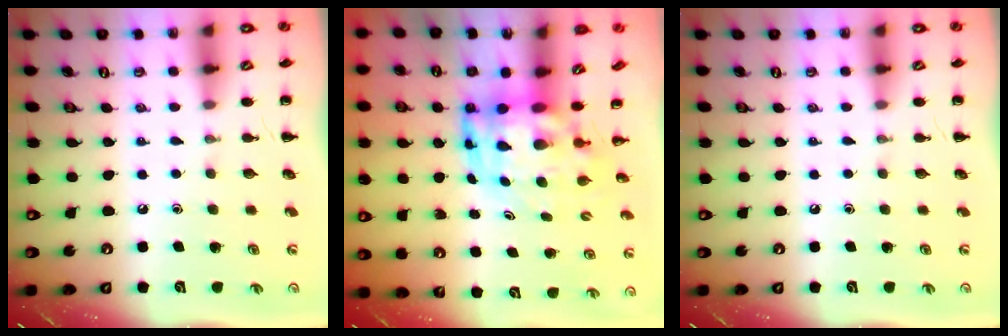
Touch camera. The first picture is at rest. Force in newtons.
{"total": 6.4, "press": 6.2, "slide": 1.6}
{"total": 0.0}